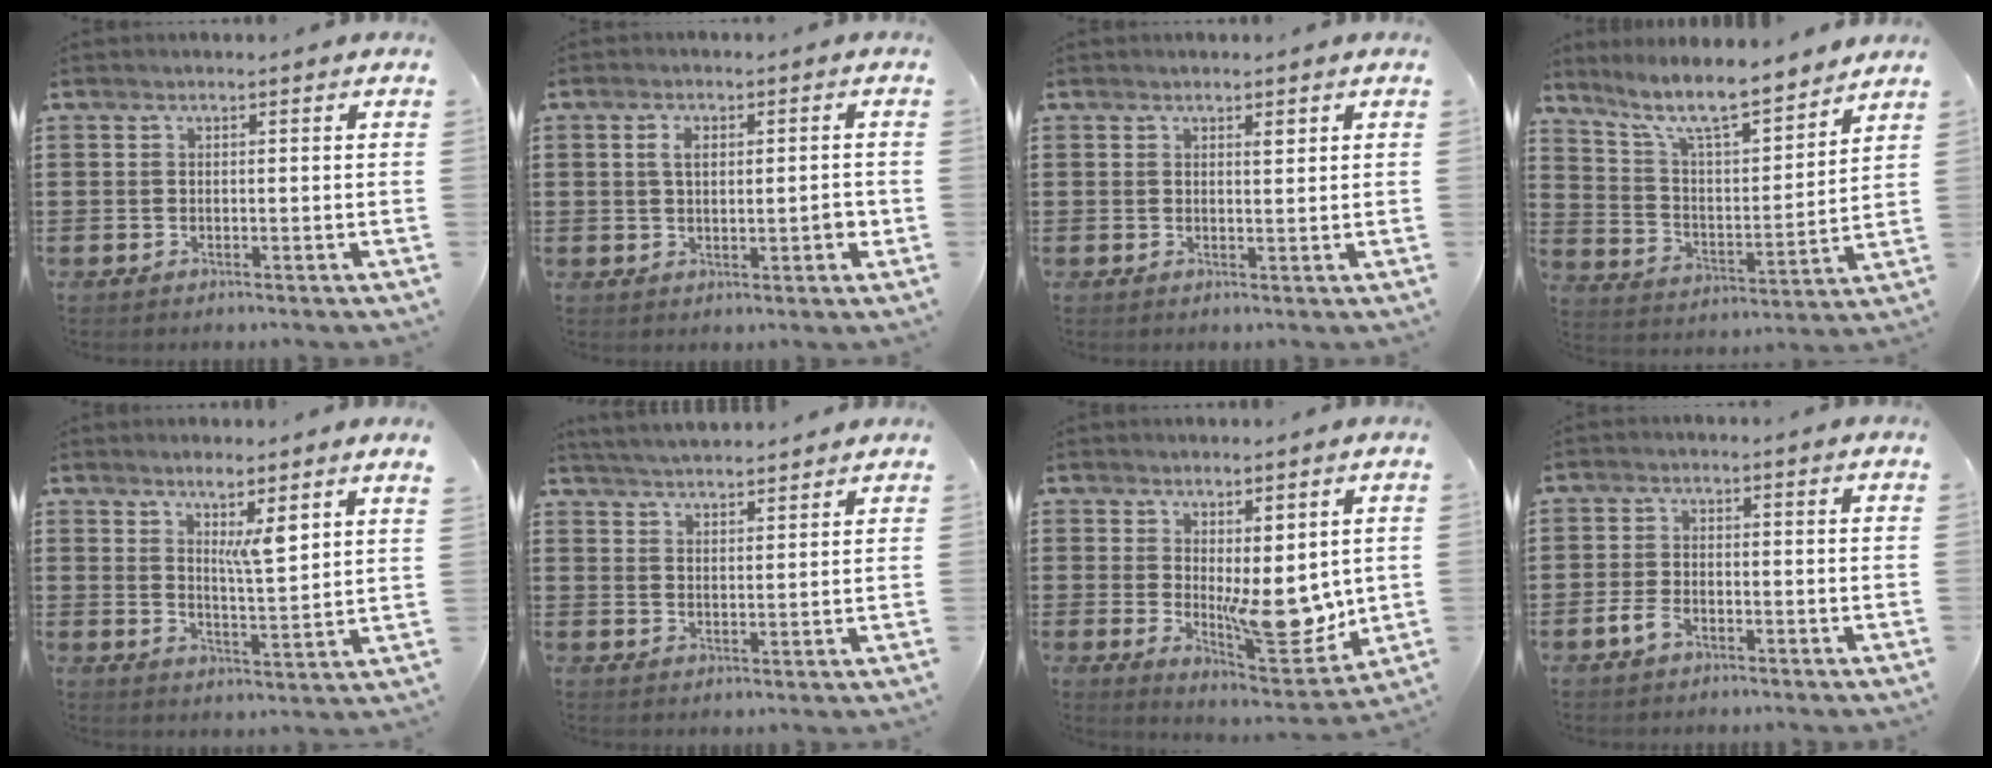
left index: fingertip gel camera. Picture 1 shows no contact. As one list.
[{"total": 4.1, "force": [0.4, 1.7, 3.7], "torque": [-0.062, 0.004, 0.004]}, {"total": 1.5, "force": [1.1, 0.6, 0.9], "torque": [-0.003, -0.004, 0.016]}, {"total": 9.4, "force": [8.1, 1.2, 4.7], "torque": [-0.122, -0.046, 0.138]}, {"total": 5.4, "force": [3.8, 0.1, 3.8], "torque": [-0.068, -0.021, 0.061]}, {"total": 3.8, "force": [3.8, -0.3, 0.3], "torque": [-0.018, -0.014, 0.069]}, {"total": 7.6, "force": [0.6, 3.5, 6.7], "torque": [-0.087, -0.021, 0.017]}, {"total": 2.9, "force": [-1.7, 1.5, 1.8], "torque": [-0.048, 0.000, -0.037]}]